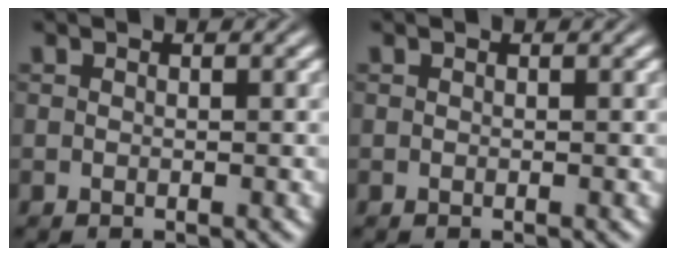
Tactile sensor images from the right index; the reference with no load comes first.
{"total": 0.0}